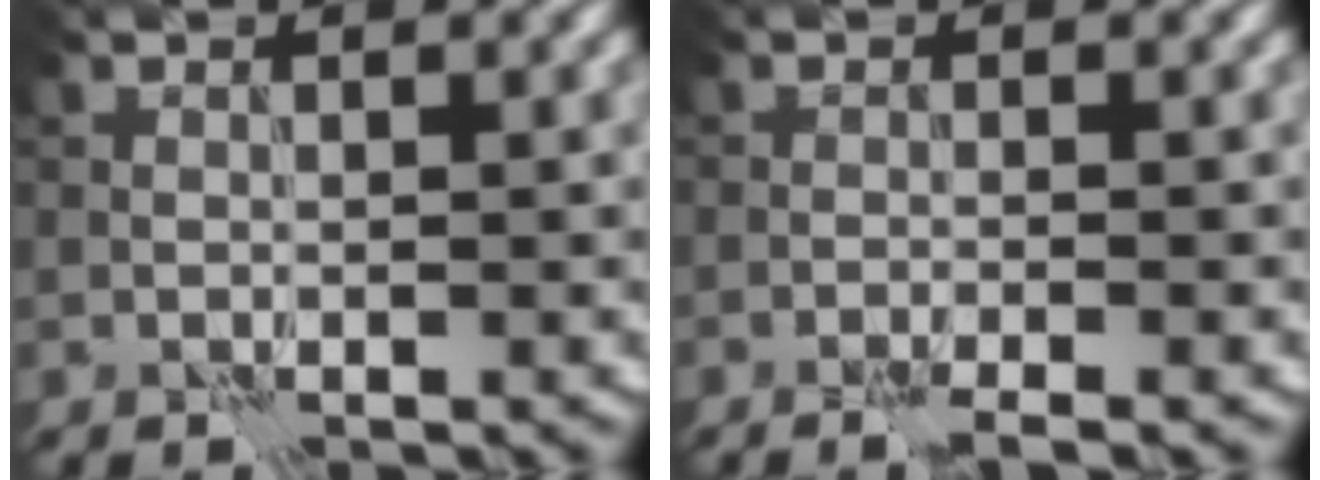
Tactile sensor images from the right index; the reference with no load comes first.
{"total": 1.8, "force": [-1.3, 0.0, 1.2], "torque": [-0.025, 0.001, -0.027]}